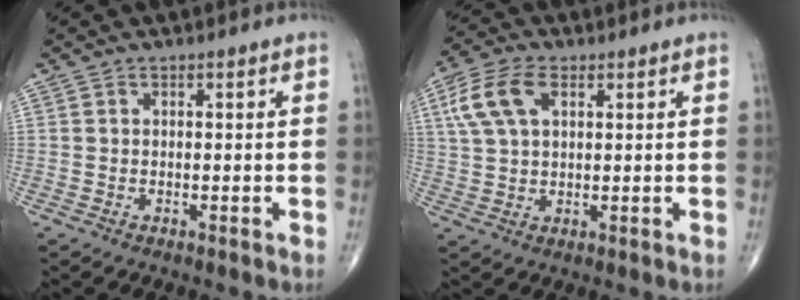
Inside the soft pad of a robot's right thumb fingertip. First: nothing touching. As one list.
[{"total": 9.3, "force": [3.2, 5.2, 7.0], "torque": [-0.148, 0.011, 0.063]}]